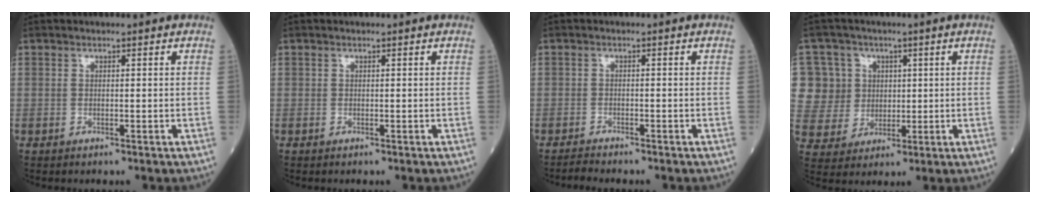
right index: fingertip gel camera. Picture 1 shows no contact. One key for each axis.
{"total": 0.0}
{"total": 1.5, "fx": -1.5, "fy": -0.1, "fz": 0.1, "tx": -0.011, "ty": -0.008, "tz": -0.027}
{"total": 11.0, "fx": 2.7, "fy": 10.5, "fz": 2.0, "tx": -0.061, "ty": 0.036, "tz": 0.065}